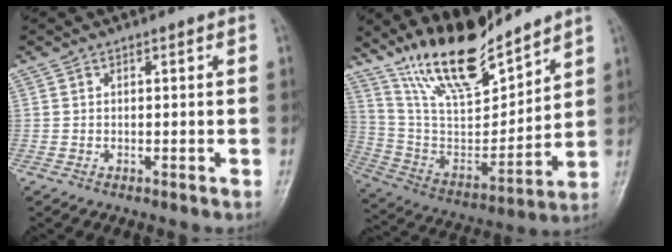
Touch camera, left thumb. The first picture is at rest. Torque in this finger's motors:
{"motor_torque": [1.53, 1.50, 1.39, -1.38, 0.29]}